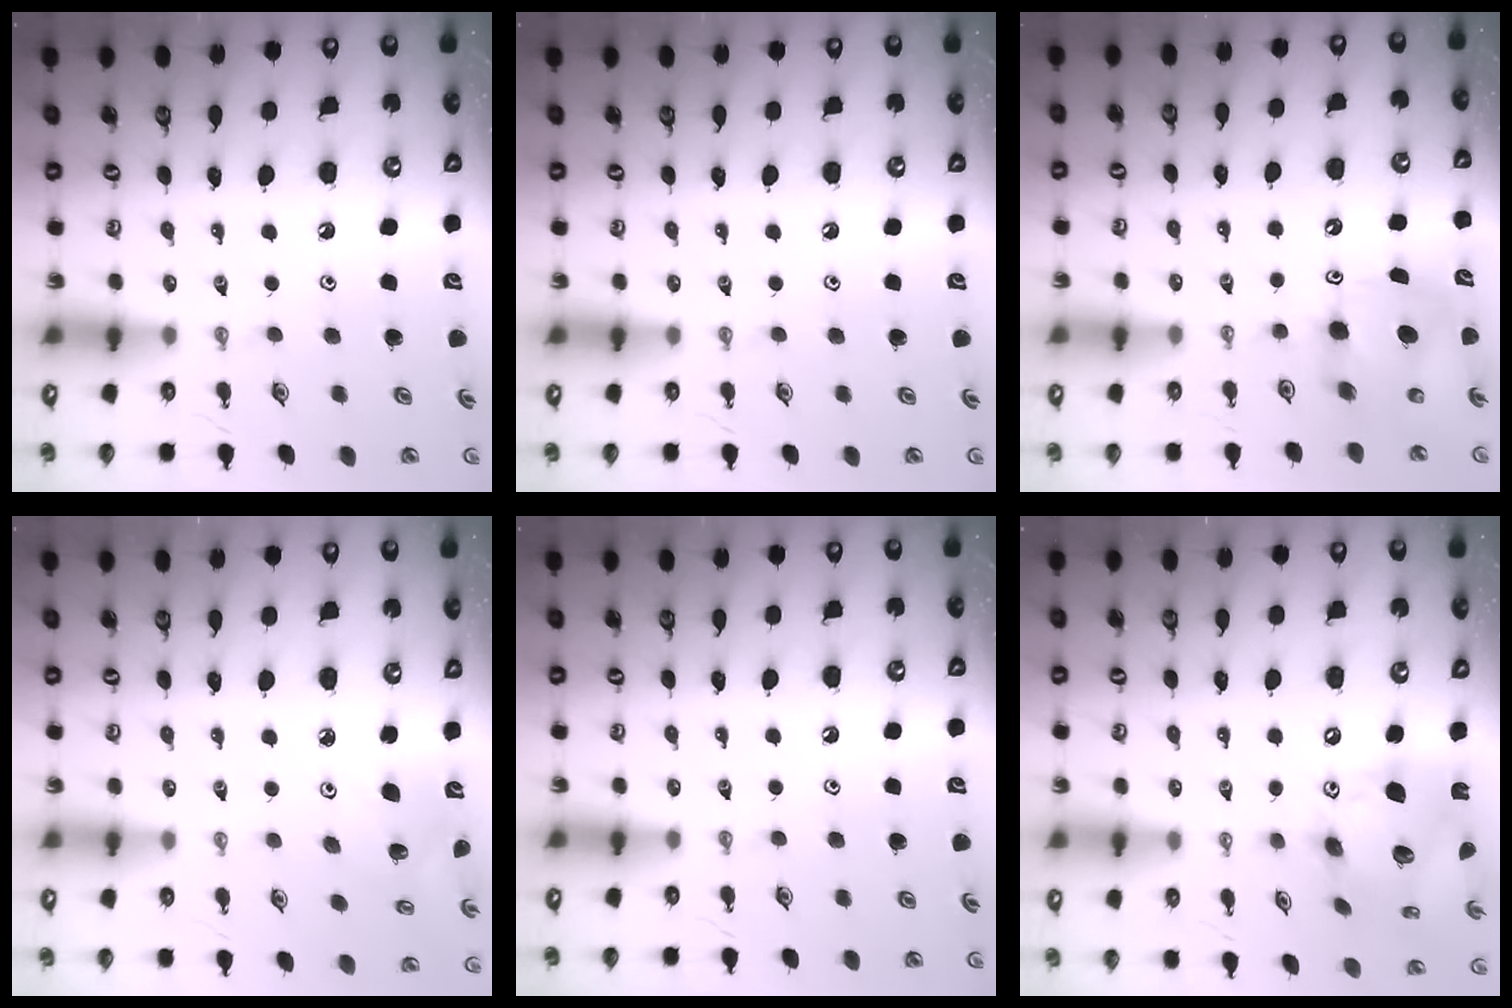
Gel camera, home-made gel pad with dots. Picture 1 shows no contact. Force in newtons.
{"total": 0.0}
{"total": 11.2, "press": 11.2, "slide": 0.6}
{"total": 4.3, "press": 3.9, "slide": 1.8}
{"total": 0.0}
{"total": 17.1, "press": 17.0, "slide": 1.9}